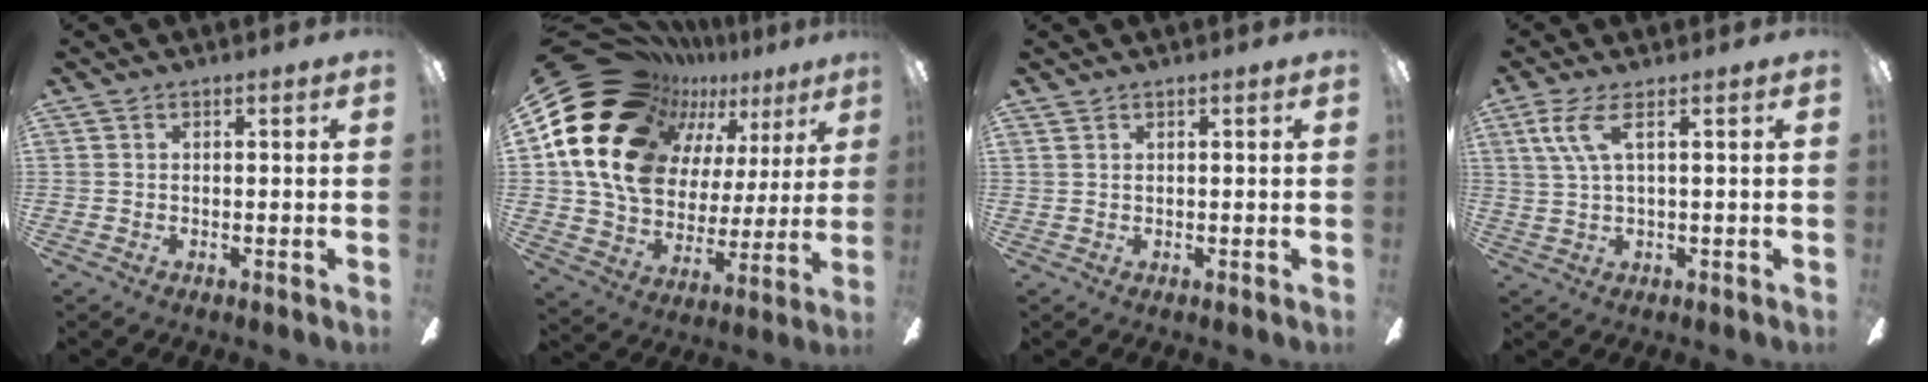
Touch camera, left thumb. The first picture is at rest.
{"total": 23.7, "force": [12.3, 15.9, 12.7], "torque": [-0.246, -0.093, 0.246]}
{"total": 0.9, "force": [0.8, 0.3, 0.1], "torque": [-0.004, 0.001, 0.015]}
{"total": 6.8, "force": [2.8, 1.9, 5.9], "torque": [-0.119, 0.001, 0.051]}